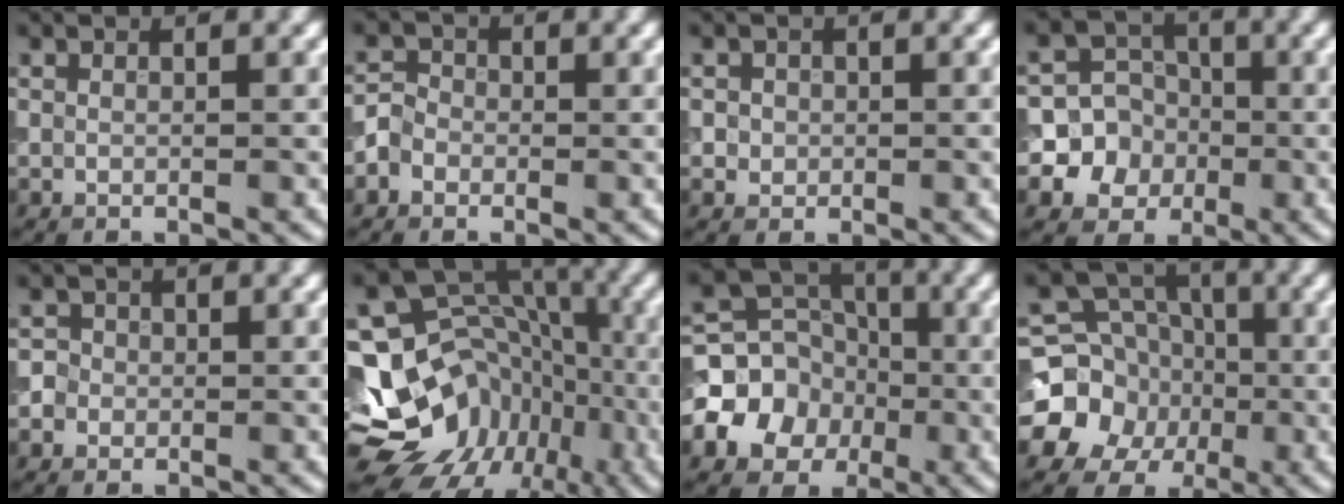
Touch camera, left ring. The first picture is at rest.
{"total": 2.2, "force": [-0.8, 1.9, 0.8], "torque": [0.000, 0.008, -0.022]}
{"total": 1.3, "force": [0.1, 1.2, 0.3], "torque": [0.005, -0.002, 0.003]}
{"total": 8.2, "force": [-1.7, 7.9, 1.5], "torque": [-0.025, 0.012, -0.052]}
{"total": 2.3, "force": [0.0, 2.2, 0.7], "torque": [0.009, 0.015, -0.016]}
{"total": 16.1, "force": [-6.8, 12.7, 7.2], "torque": [-0.118, 0.000, -0.096]}
{"total": 6.5, "force": [-1.7, 5.7, 2.7], "torque": [-0.029, 0.006, -0.051]}
{"total": 10.0, "force": [-1.8, 9.1, 3.7], "torque": [-0.062, 0.004, -0.060]}